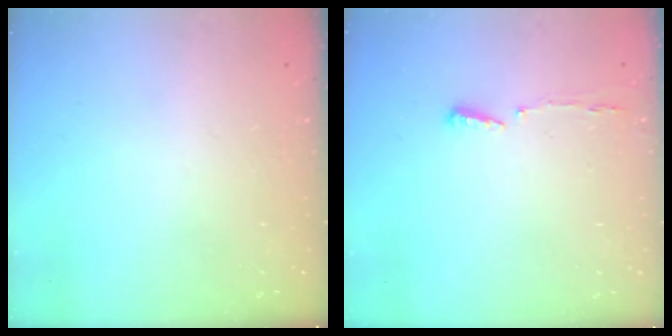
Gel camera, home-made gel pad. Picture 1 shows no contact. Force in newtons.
{"total": 3.4, "press": 3.3, "slide": 0.9}